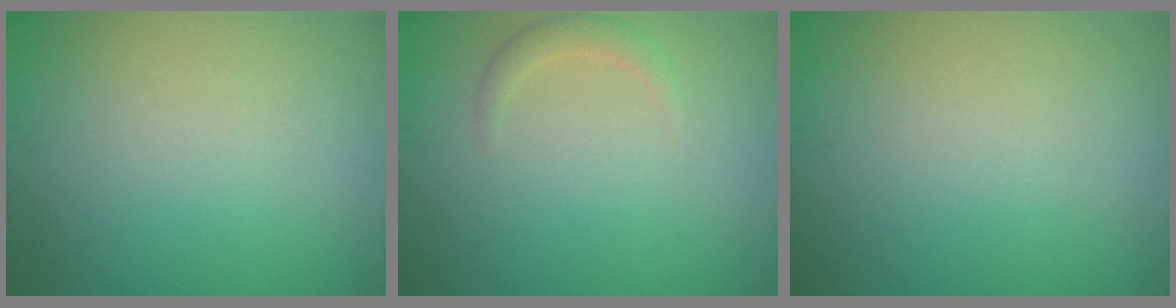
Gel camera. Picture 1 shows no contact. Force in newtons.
{"total": 1.4, "press": 1.4, "slide": 0.1}
{"total": 0.0}